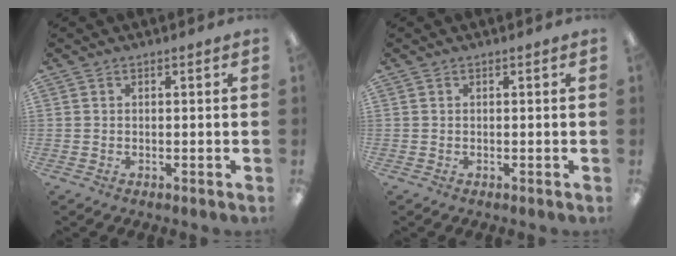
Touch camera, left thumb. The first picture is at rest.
{"total": 0.0}